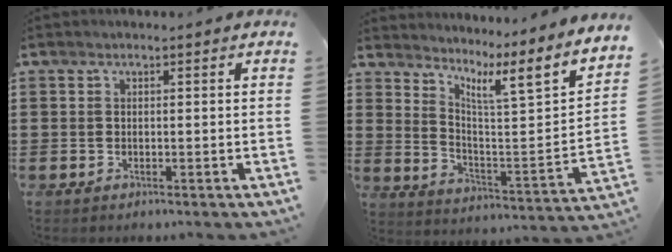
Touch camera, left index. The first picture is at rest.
{"total": 6.7, "force": [4.7, -0.3, 4.7], "torque": [-0.090, -0.060, 0.059]}